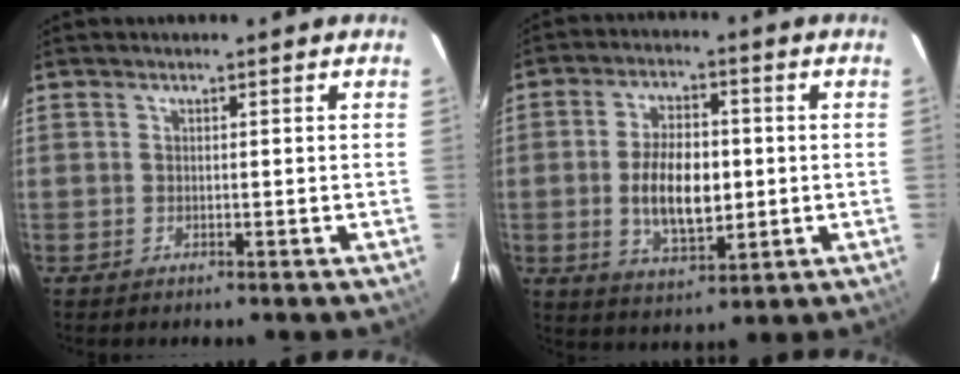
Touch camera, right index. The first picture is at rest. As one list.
[{"total": 10.7, "force": [-0.7, 5.5, 9.1], "torque": [-0.172, 0.001, -0.006]}]